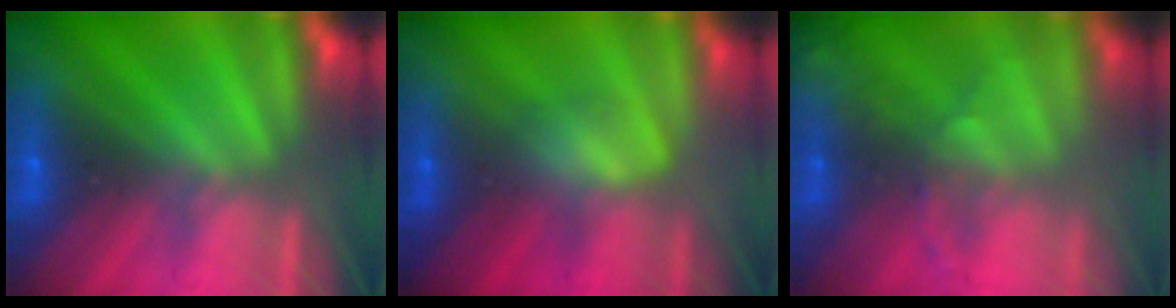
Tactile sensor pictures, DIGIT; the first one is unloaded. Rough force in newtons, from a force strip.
{"total": 2.9}
{"total": 7.6}